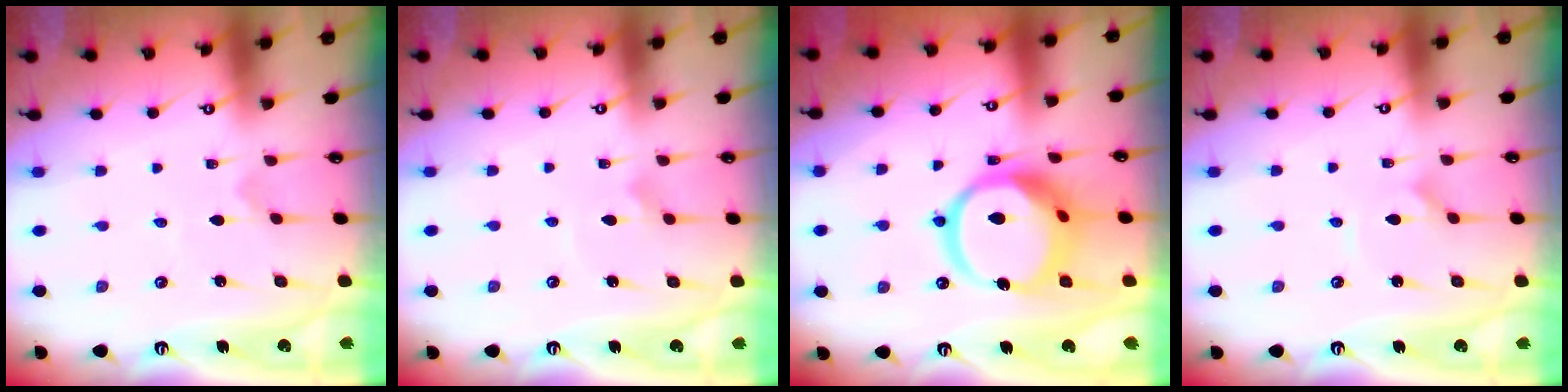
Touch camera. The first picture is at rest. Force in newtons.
{"total": 2.5, "press": 2.5, "slide": 0.1}
{"total": 16.8, "press": 16.7, "slide": 1.8}
{"total": 1.0, "press": 1.0, "slide": 0.1}